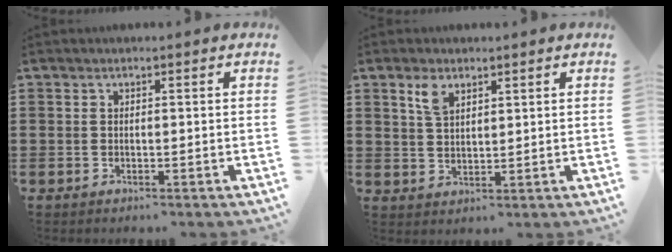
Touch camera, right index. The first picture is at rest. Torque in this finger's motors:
{"motor_torque": [0.00, 0.00, 0.29, 0.08]}